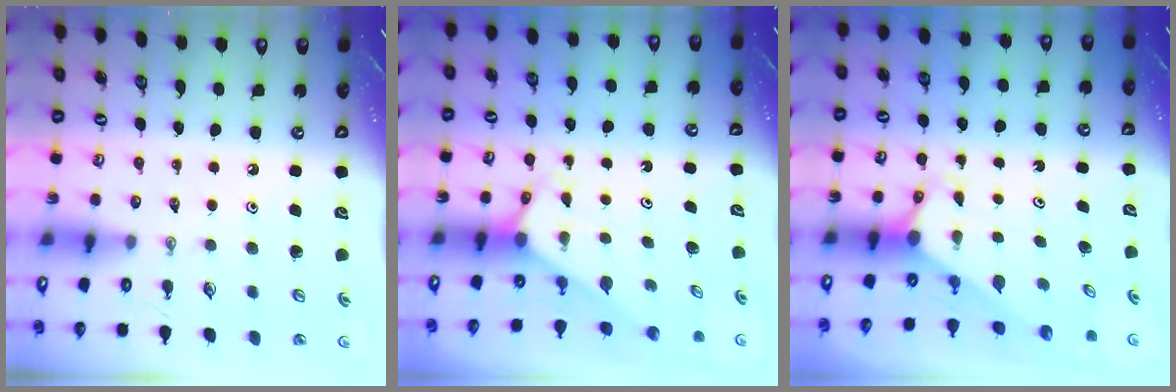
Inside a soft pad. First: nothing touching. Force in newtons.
{"total": 2.6, "press": 2.6, "slide": 0.2}
{"total": 2.8, "press": 2.8, "slide": 0.0}